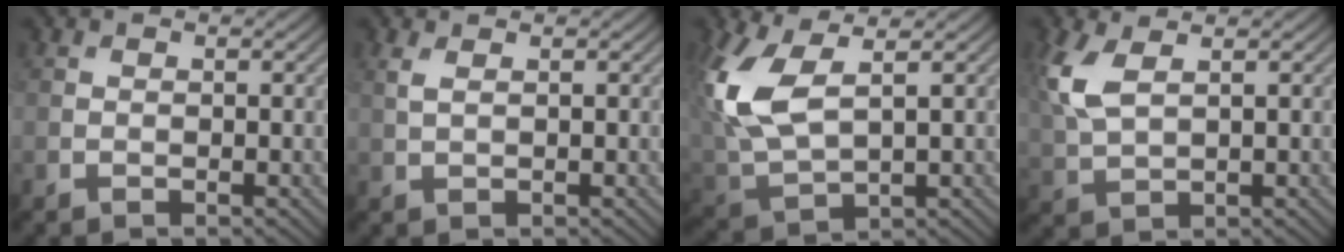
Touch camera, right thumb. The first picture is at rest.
{"total": 1.4, "force": [0.8, 0.4, 1.1], "torque": [-0.032, 0.002, 0.017]}
{"total": 9.9, "force": [3.0, 4.8, 8.1], "torque": [-0.207, -0.001, 0.059]}
{"total": 5.9, "force": [2.3, 2.7, 4.7], "torque": [-0.128, 0.009, 0.047]}